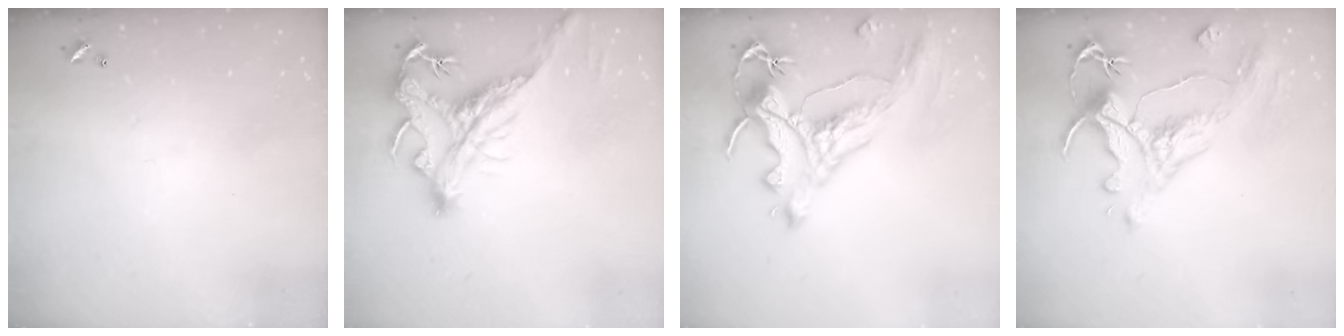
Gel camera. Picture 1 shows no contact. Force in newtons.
{"total": 4.1, "press": 3.8, "slide": 1.5}
{"total": 3.8, "press": 3.4, "slide": 1.7}
{"total": 1.7, "press": 0.9, "slide": 1.5}